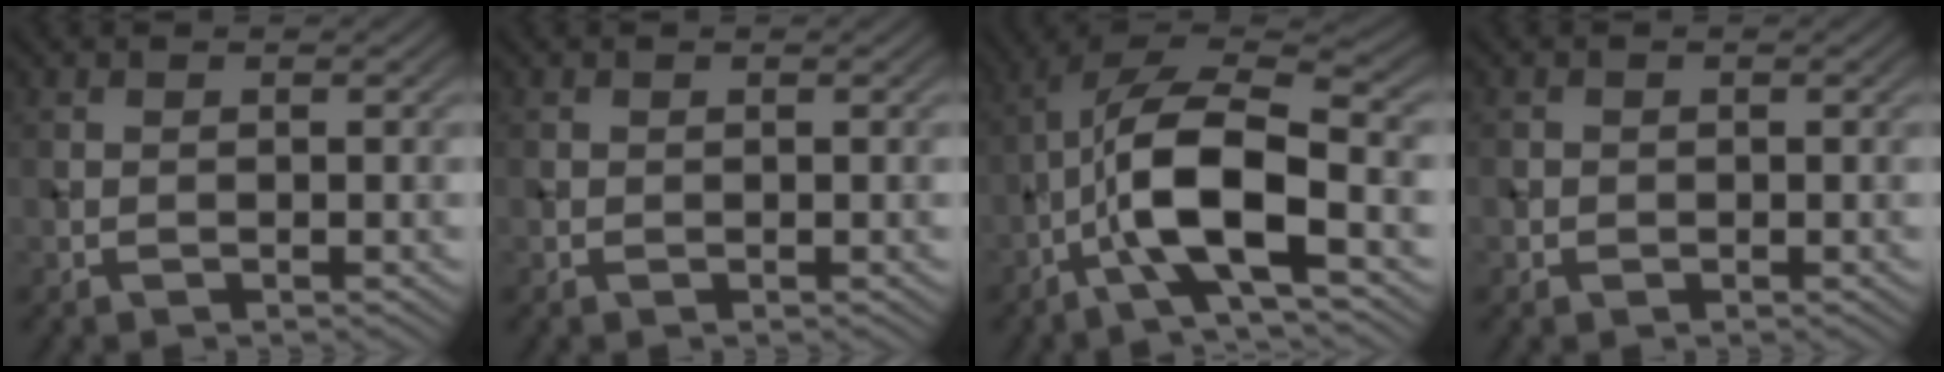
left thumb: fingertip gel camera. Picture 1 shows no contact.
{"total": 0.0}
{"total": 11.4, "force": [-3.6, 3.7, 10.2], "torque": [-0.195, 0.012, -0.073]}
{"total": 0.7, "force": [-0.2, 0.7, -0.1], "torque": [0.006, -0.003, -0.004]}